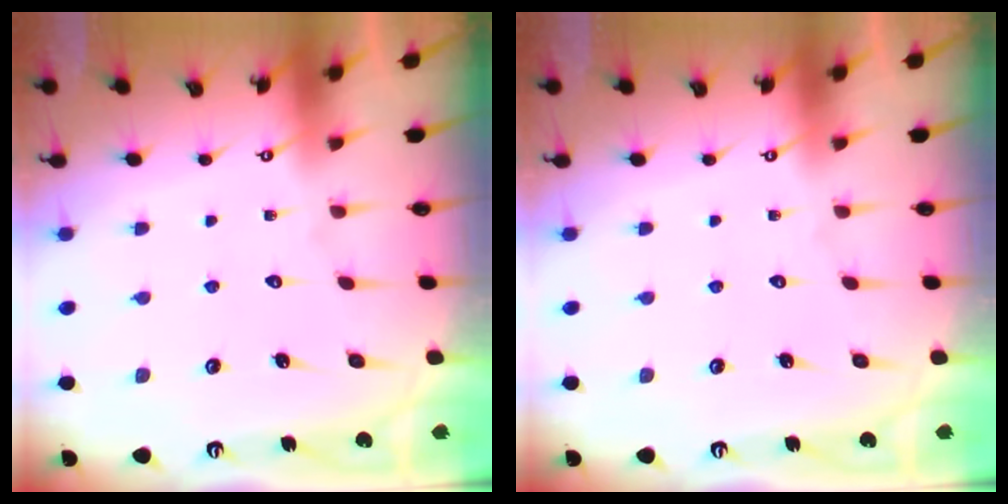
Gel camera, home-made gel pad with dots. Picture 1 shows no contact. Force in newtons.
{"total": 0.0}